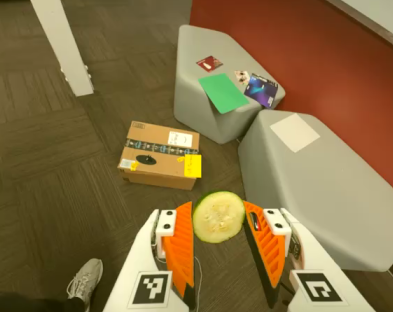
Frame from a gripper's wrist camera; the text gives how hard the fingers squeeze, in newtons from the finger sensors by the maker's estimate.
{"total": 6.9, "left": 7.1, "right": 6.6}